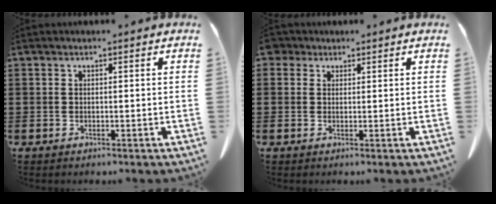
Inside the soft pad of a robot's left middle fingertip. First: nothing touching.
{"total": 2.0, "force": [1.4, 1.4, 0.6], "torque": [-0.019, 0.006, 0.026]}